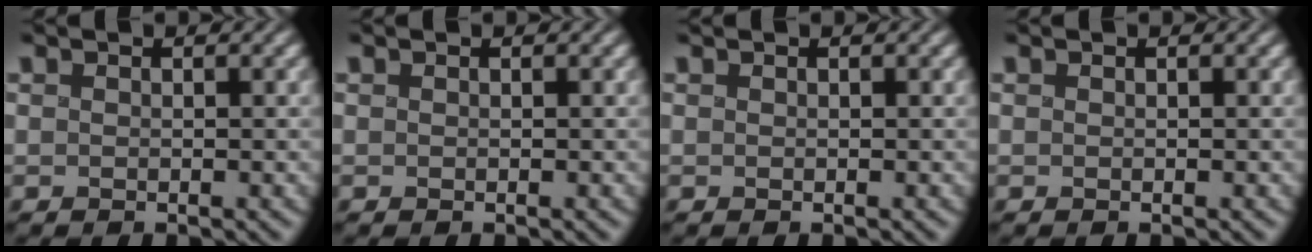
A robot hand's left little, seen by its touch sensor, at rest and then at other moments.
{"total": 0.0}
{"total": 0.0}
{"total": 0.0}